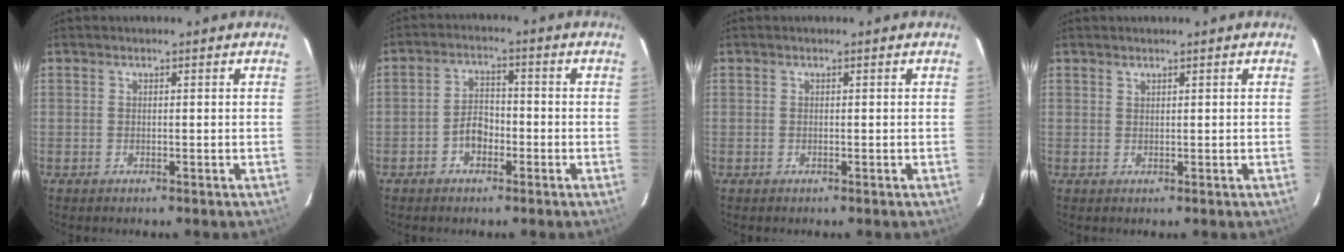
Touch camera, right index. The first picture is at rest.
{"total": 4.3, "force": [-2.1, 2.8, 2.4], "torque": [-0.048, 0.013, -0.035]}
{"total": 0.0}
{"total": 0.6, "force": [0.6, 0.1, 0.0], "torque": [-0.001, 0.001, 0.012]}